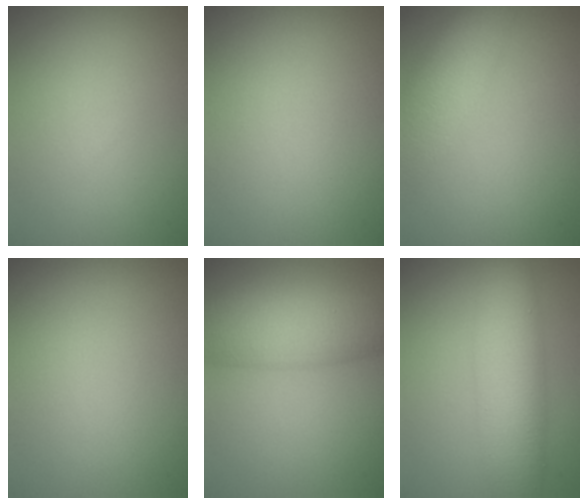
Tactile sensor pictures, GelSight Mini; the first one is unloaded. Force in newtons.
{"total": 0.0}
{"total": 6.2, "press": 6.2, "slide": 0.4}
{"total": 0.0}
{"total": 6.7, "press": 6.7, "slide": 0.2}
{"total": 6.7, "press": 6.7, "slide": 0.1}